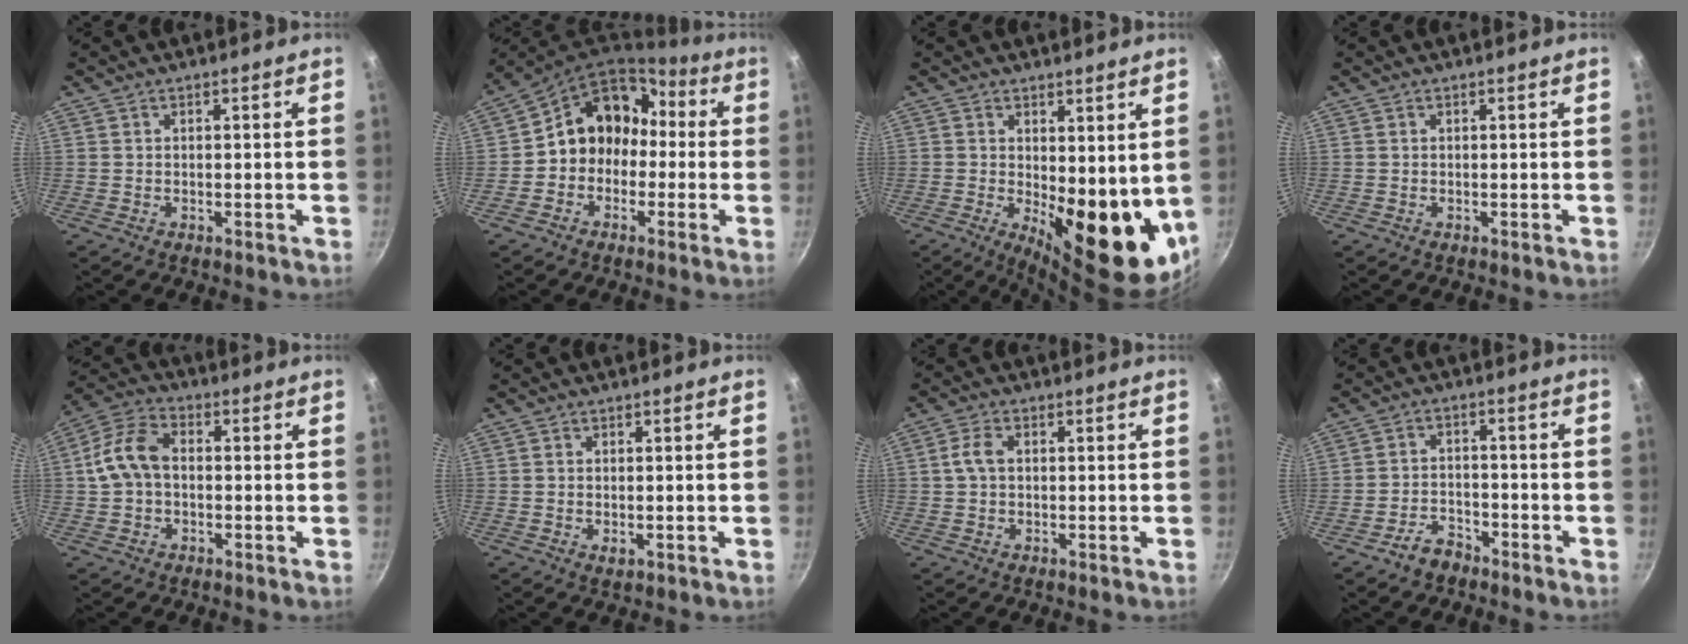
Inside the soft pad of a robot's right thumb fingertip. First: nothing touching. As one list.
[{"total": 12.5, "force": [-0.7, 10.8, 6.2], "torque": [-0.049, 0.059, -0.027]}, {"total": 14.9, "force": [0.1, 6.6, 13.3], "torque": [-0.135, -0.030, 0.018]}, {"total": 0.0}, {"total": 9.3, "force": [0.0, 6.6, 6.6], "torque": [-0.118, 0.031, -0.013]}, {"total": 1.6, "force": [-0.3, 0.9, 1.3], "torque": [-0.020, -0.003, -0.003]}, {"total": 3.7, "force": [0.4, 2.5, 2.7], "torque": [-0.050, 0.011, 0.003]}, {"total": 4.8, "force": [-3.6, 2.7, 1.8], "torque": [-0.020, 0.038, -0.063]}]